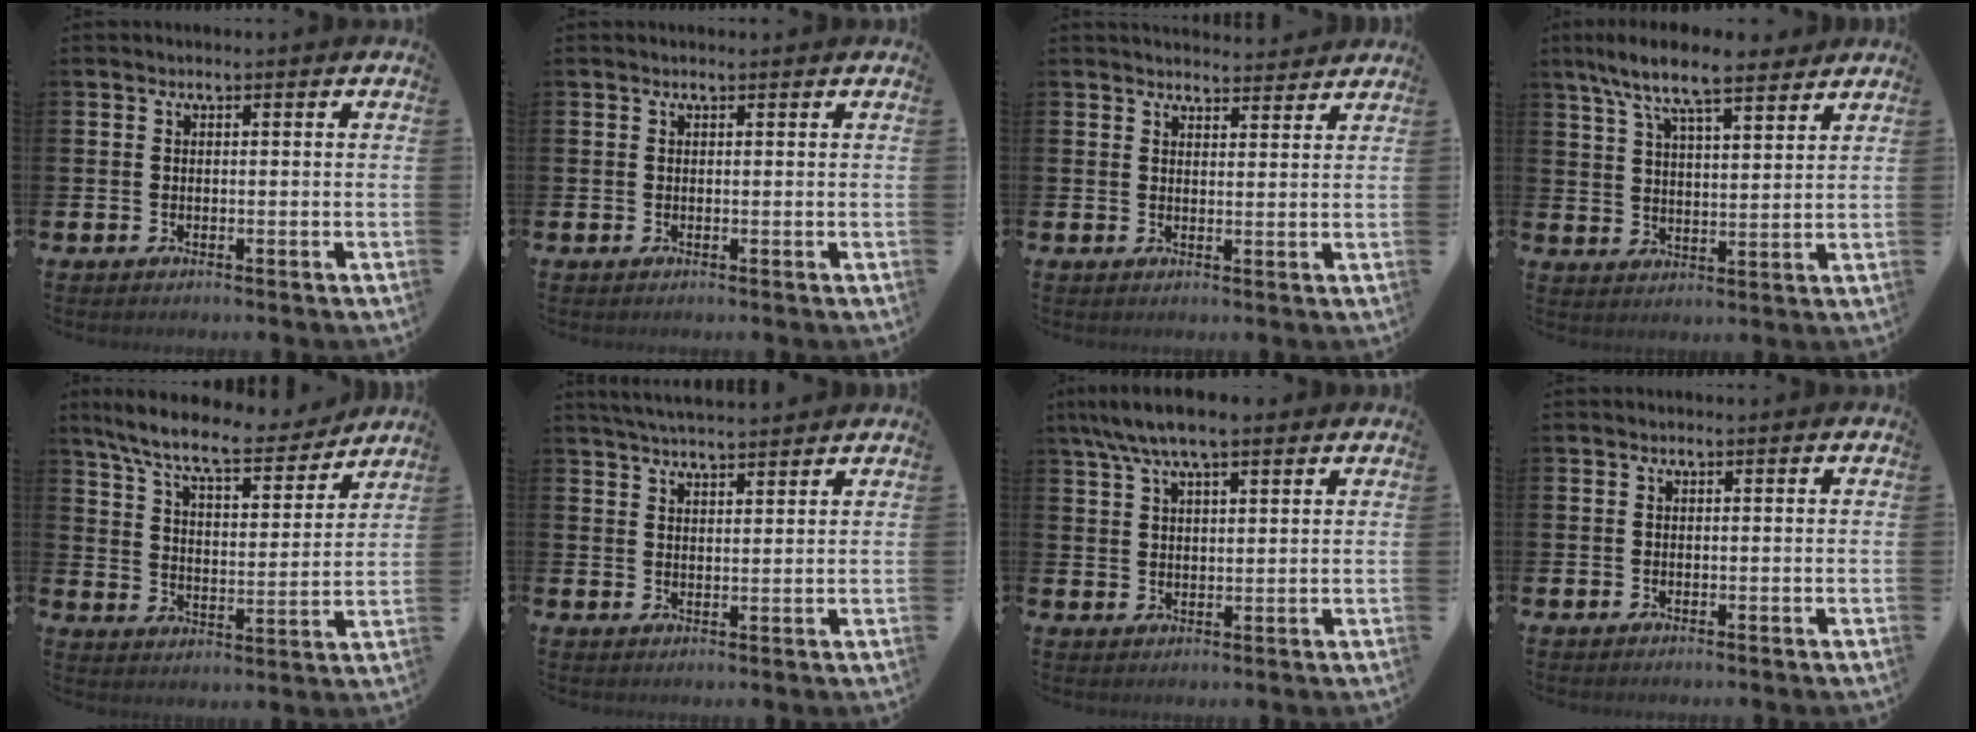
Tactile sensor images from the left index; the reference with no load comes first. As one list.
[{"total": 0.0}, {"total": 3.3, "force": [3.3, 0.6, 0.0], "torque": [0.005, -0.021, 0.057]}, {"total": 9.0, "force": [8.0, 1.7, 3.8], "torque": [-0.094, -0.031, 0.143]}, {"total": 9.5, "force": [8.5, 1.7, 3.9], "torque": [-0.106, -0.054, 0.144]}, {"total": 4.2, "force": [4.2, 0.1, 0.6], "torque": [-0.017, -0.019, 0.075]}, {"total": 6.4, "force": [5.2, 1.6, 3.3], "torque": [-0.073, -0.006, 0.095]}, {"total": 0.0}]